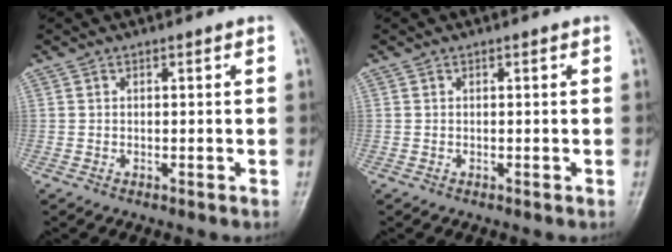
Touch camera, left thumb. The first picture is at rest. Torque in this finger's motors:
{"motor_torque": [0.00, 0.00, -0.05, -0.05, 0.00]}